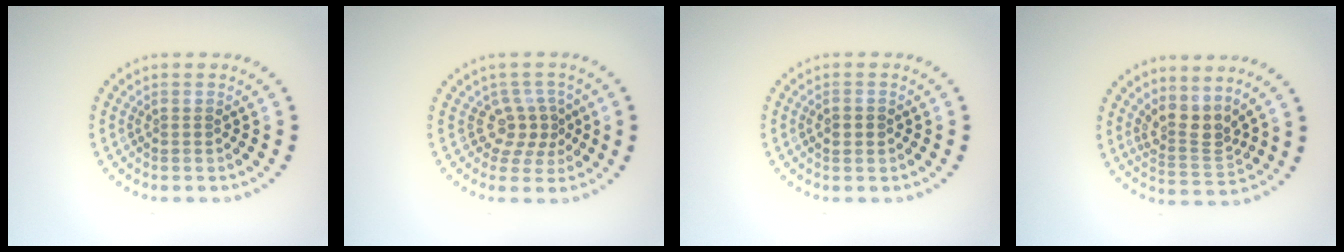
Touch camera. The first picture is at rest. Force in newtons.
{"total": 2.7, "press": 1.9, "slide": 1.9}
{"total": 1.8, "press": 1.8, "slide": 0.1}
{"total": 3.0, "press": 2.3, "slide": 2.0}